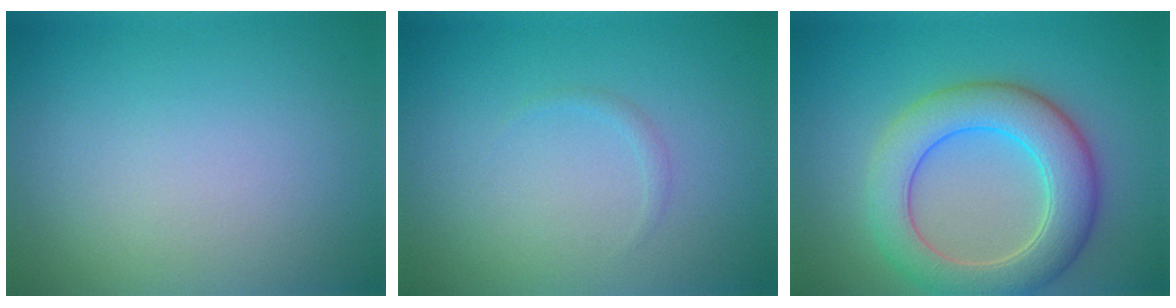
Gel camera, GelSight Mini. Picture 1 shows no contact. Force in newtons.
{"total": 0.6, "press": 0.6, "slide": 0.1}
{"total": 7.1, "press": 7.1, "slide": 0.4}